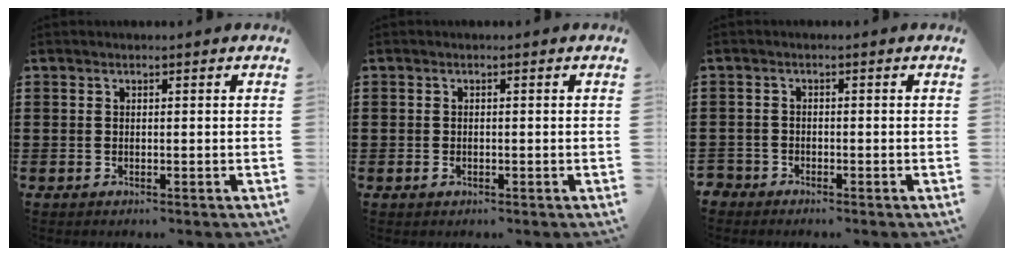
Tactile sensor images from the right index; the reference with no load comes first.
{"total": 0.7, "force": [-0.3, 0.5, 0.4], "torque": [-0.009, 0.000, -0.007]}
{"total": 1.7, "force": [-1.5, 0.8, -0.2], "torque": [-0.002, 0.002, -0.035]}